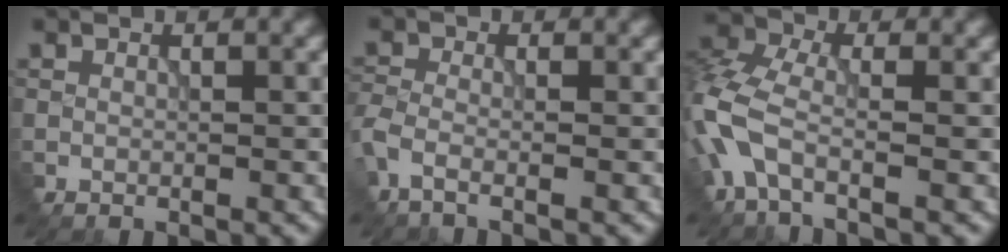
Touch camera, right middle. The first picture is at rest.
{"total": 2.4, "force": [-1.4, 0.8, 1.8], "torque": [-0.045, -0.007, -0.043]}
{"total": 5.7, "force": [-2.1, 2.7, 4.5], "torque": [-0.119, 0.004, -0.063]}